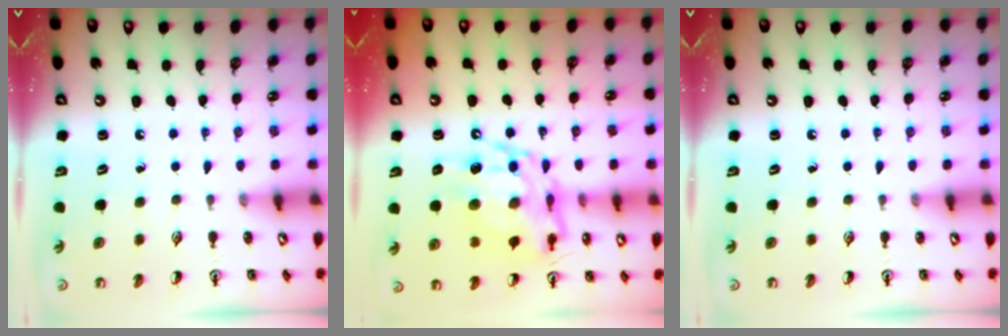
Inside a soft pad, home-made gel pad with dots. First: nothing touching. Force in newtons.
{"total": 14.8, "press": 14.7, "slide": 1.6}
{"total": 0.0}